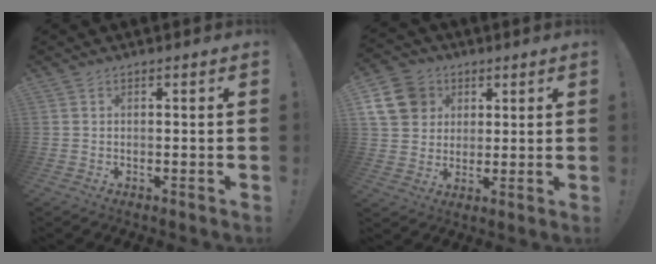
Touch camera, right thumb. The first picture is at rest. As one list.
[{"total": 13.6, "force": [4.7, 11.6, 5.4], "torque": [-0.074, -0.016, 0.097]}]